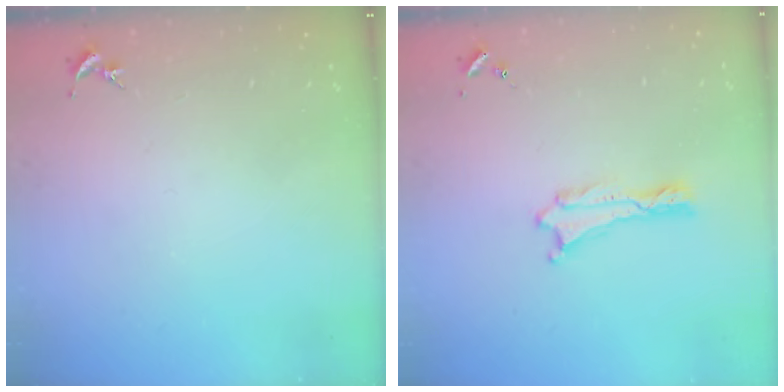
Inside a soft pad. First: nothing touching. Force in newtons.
{"total": 0.0}